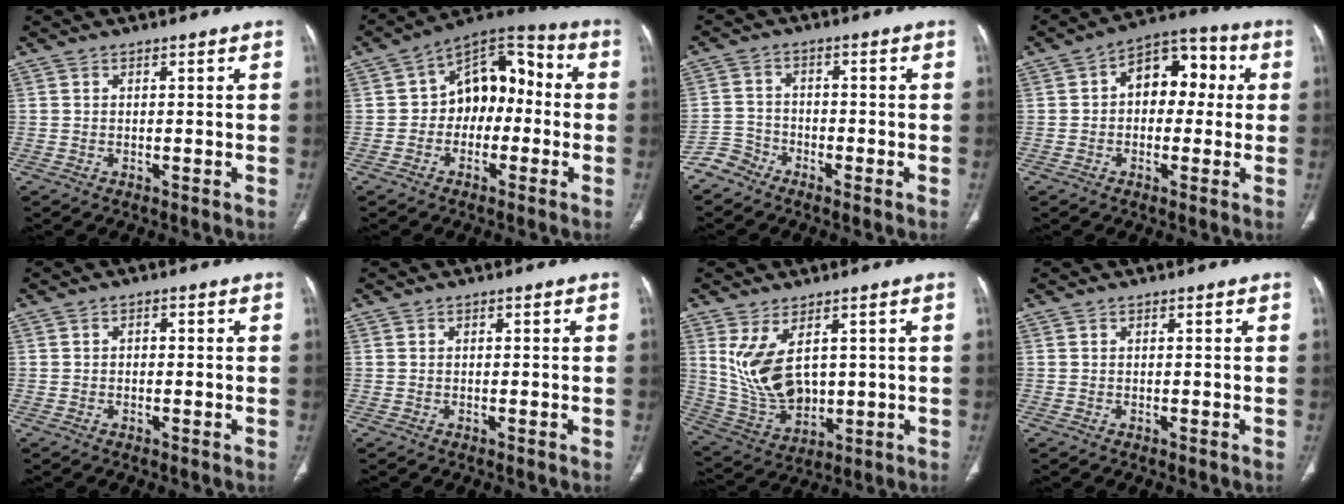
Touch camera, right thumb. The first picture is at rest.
{"total": 12.6, "force": [-0.7, 8.7, 9.0], "torque": [-0.083, 0.046, -0.030]}
{"total": 3.7, "force": [-3.2, 1.8, -0.3], "torque": [0.015, 0.013, -0.073]}
{"total": 11.1, "force": [1.3, 7.4, 8.1], "torque": [-0.076, 0.034, 0.009]}
{"total": 1.1, "force": [-0.1, 0.8, 0.7], "torque": [-0.006, 0.006, -0.005]}
{"total": 0.0}
{"total": 11.4, "force": [3.1, 6.5, 8.9], "torque": [-0.164, -0.019, 0.084]}
{"total": 0.0}